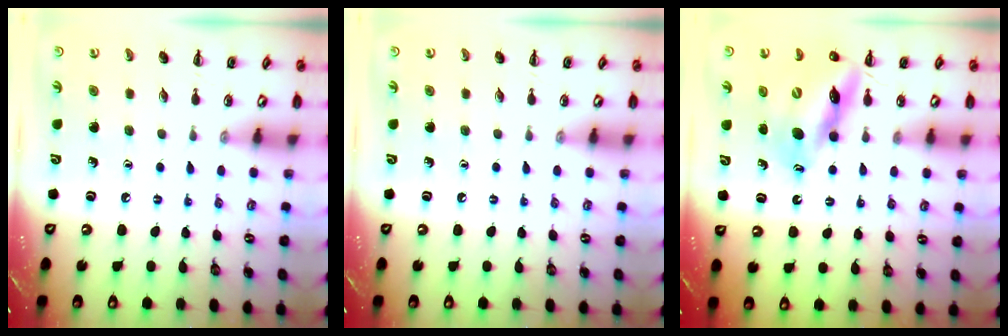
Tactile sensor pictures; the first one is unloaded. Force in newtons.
{"total": 0.0}
{"total": 13.6, "press": 13.0, "slide": 3.9}